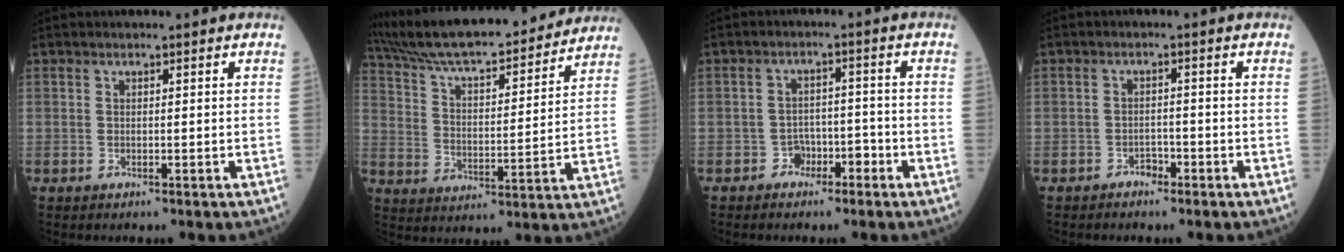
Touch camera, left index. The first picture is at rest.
{"total": 23.7, "force": [21.2, 3.4, 9.9], "torque": [-0.172, 0.016, 0.315]}
{"total": 3.1, "force": [-2.1, 2.1, 1.0], "torque": [-0.007, 0.011, -0.035]}
{"total": 1.7, "force": [-1.4, 0.9, 0.5], "torque": [-0.007, 0.004, -0.023]}